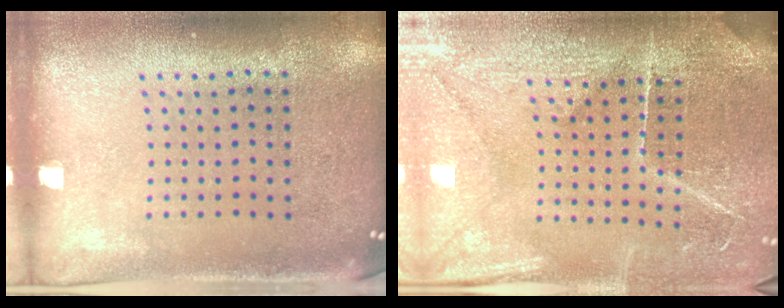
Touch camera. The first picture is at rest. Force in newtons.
{"total": 3.9, "press": 3.8, "slide": 1.1}